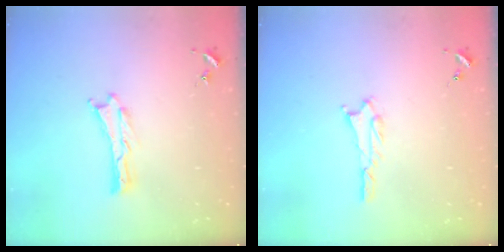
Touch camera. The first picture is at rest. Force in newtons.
{"total": 1.8, "press": 1.8, "slide": 0.2}